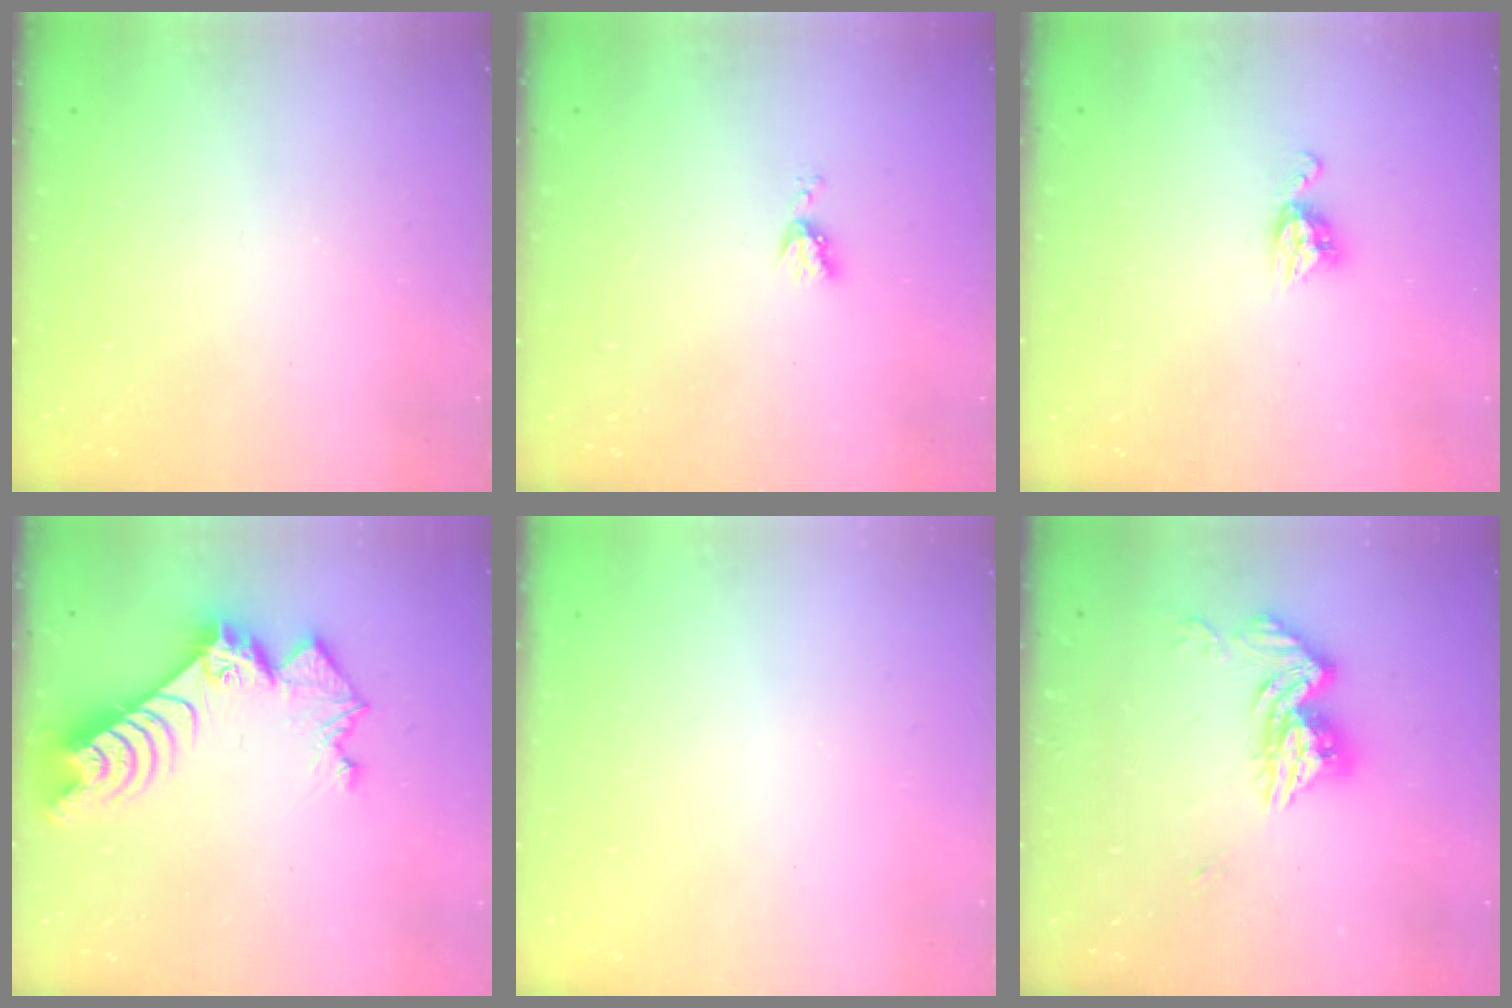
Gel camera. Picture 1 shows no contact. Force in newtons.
{"total": 4.3, "press": 4.3, "slide": 0.5}
{"total": 6.0, "press": 6.0, "slide": 0.4}
{"total": 10.7, "press": 10.6, "slide": 1.1}
{"total": 0.0}
{"total": 12.8, "press": 12.8, "slide": 1.1}